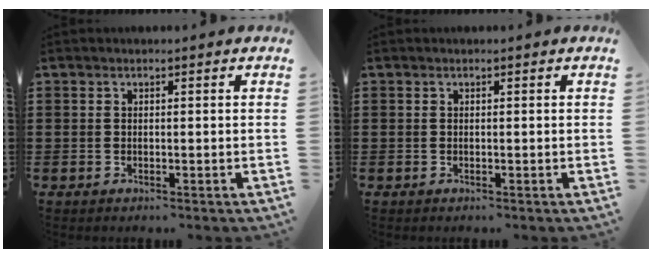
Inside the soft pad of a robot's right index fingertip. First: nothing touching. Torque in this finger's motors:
{"motor_torque": [-0.10, 0.09, 0.00, -0.01]}